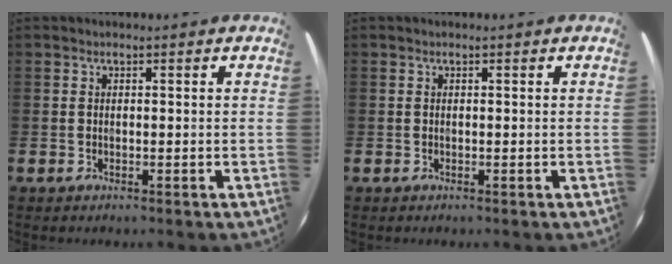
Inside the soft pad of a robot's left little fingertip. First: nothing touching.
{"total": 0.0}